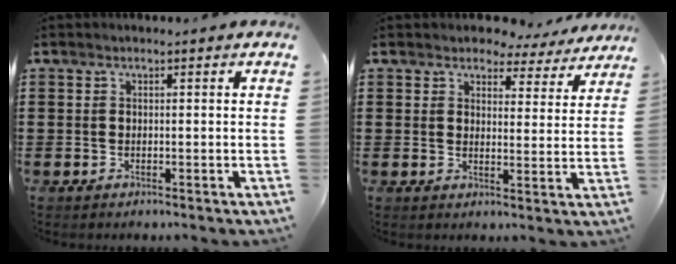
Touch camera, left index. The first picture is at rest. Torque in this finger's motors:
{"motor_torque": [2.14, 0.00, 0.16, 0.01]}